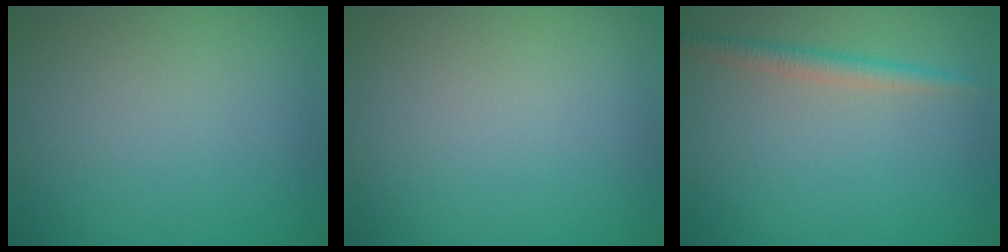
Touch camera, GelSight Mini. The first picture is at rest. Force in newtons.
{"total": 0.0}
{"total": 2.0, "press": 2.0, "slide": 0.0}